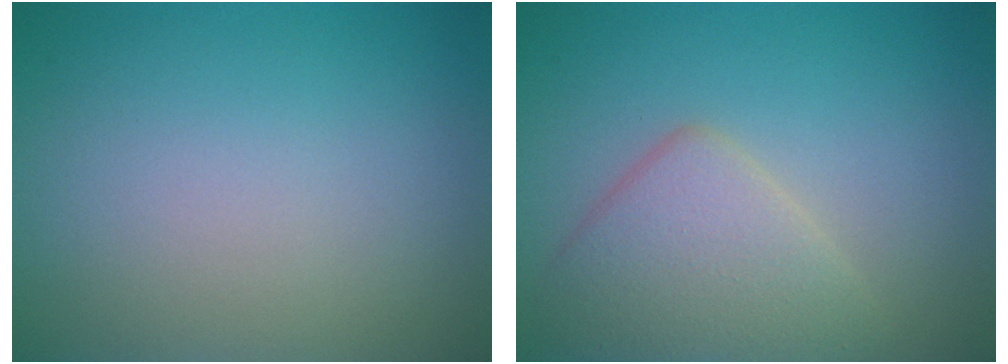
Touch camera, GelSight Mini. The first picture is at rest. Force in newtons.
{"total": 4.5, "press": 4.4, "slide": 0.3}